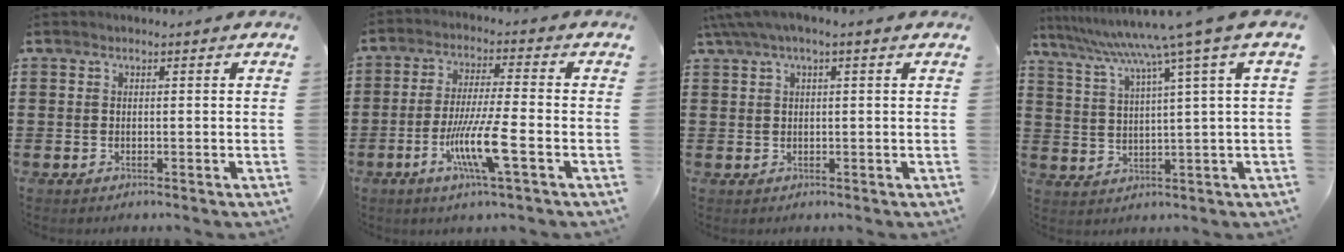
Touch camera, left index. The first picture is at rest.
{"total": 9.7, "force": [-3.8, 1.0, 8.9], "torque": [-0.178, -0.011, -0.075]}
{"total": 2.4, "force": [0.8, 0.6, 2.1], "torque": [-0.049, 0.001, 0.010]}
{"total": 8.3, "force": [5.4, -1.1, 6.2], "torque": [-0.139, -0.037, 0.085]}